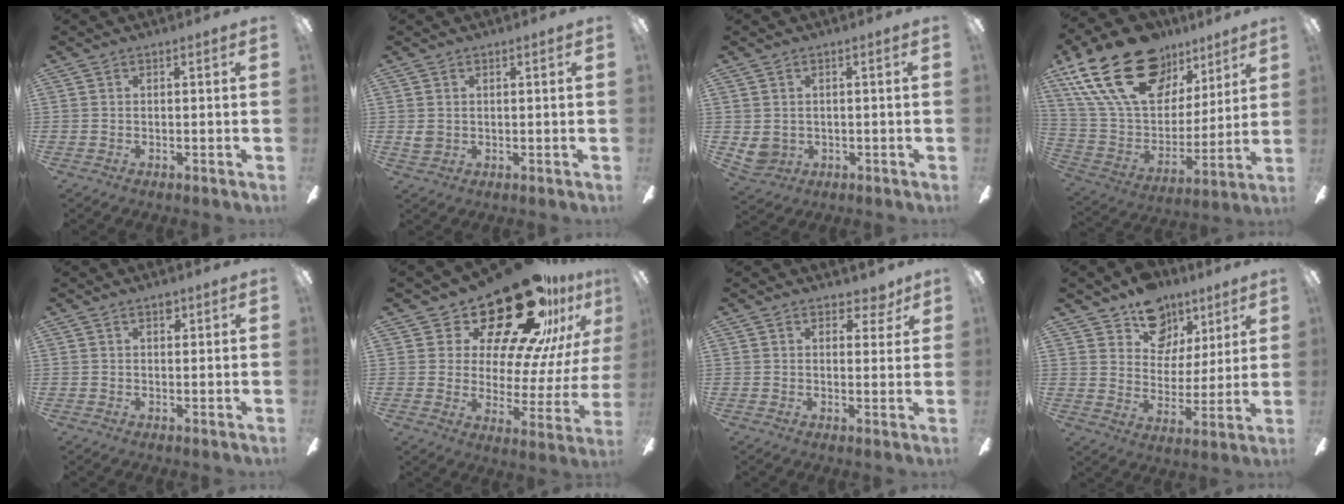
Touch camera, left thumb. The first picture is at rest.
{"total": 2.3, "force": [1.0, 1.9, 0.6], "torque": [-0.004, 0.001, 0.017]}
{"total": 3.5, "force": [0.8, 3.3, 0.9], "torque": [-0.029, 0.000, 0.016]}
{"total": 27.1, "force": [15.5, 16.0, 15.5], "torque": [-0.291, -0.079, 0.290]}
{"total": 1.7, "force": [1.2, 1.0, 0.7], "torque": [0.002, -0.003, 0.017]}
{"total": 26.7, "force": [19.8, 10.2, 14.7], "torque": [-0.224, -0.139, 0.334]}
{"total": 4.2, "force": [2.9, 2.6, 1.5], "torque": [-0.005, -0.013, 0.049]}
{"total": 13.6, "force": [9.5, 9.0, 3.9], "torque": [-0.062, -0.064, 0.182]}